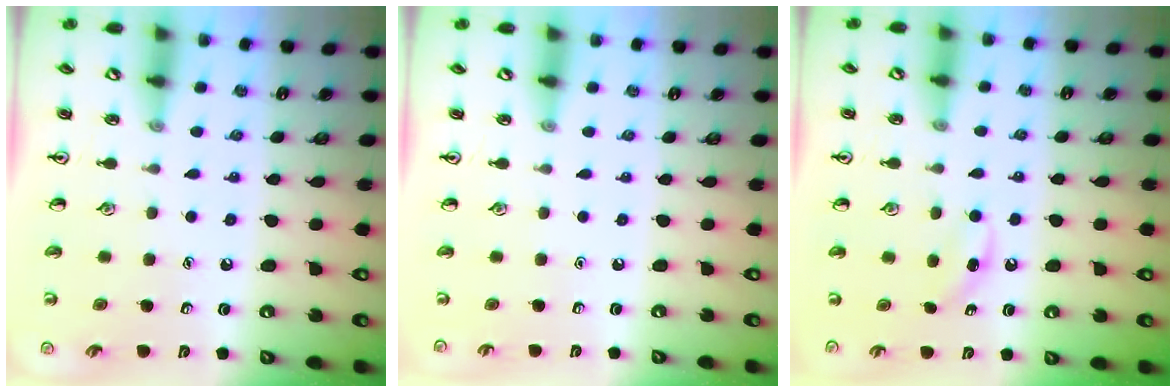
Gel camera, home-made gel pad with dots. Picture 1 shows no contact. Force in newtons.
{"total": 0.0}
{"total": 5.0, "press": 4.6, "slide": 1.9}